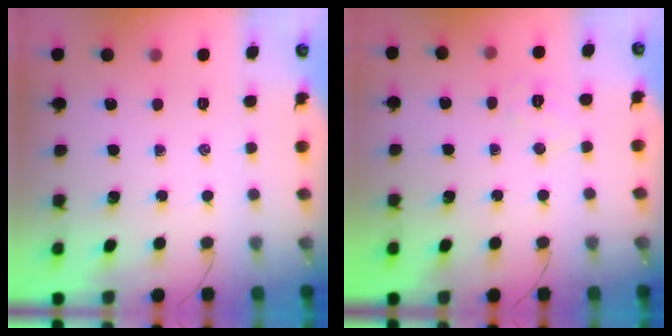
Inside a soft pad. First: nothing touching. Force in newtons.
{"total": 4.9, "press": 4.8, "slide": 1.0}